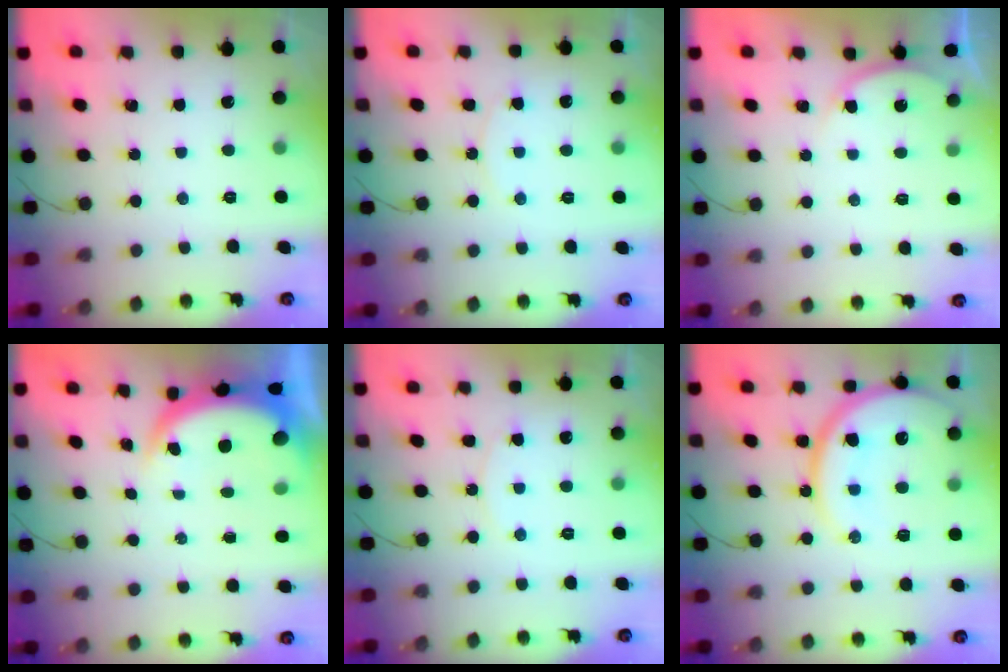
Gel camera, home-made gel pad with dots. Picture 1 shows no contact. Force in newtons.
{"total": 6.7, "press": 6.7, "slide": 0.6}
{"total": 2.9, "press": 2.9, "slide": 0.5}
{"total": 5.1, "press": 5.1, "slide": 0.1}
{"total": 6.7, "press": 6.7, "slide": 0.6}
{"total": 18.1, "press": 18.0, "slide": 2.0}